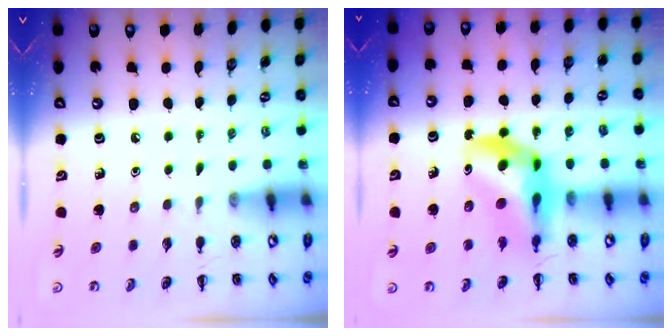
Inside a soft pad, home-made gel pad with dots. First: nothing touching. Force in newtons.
{"total": 9.7, "press": 9.2, "slide": 3.1}